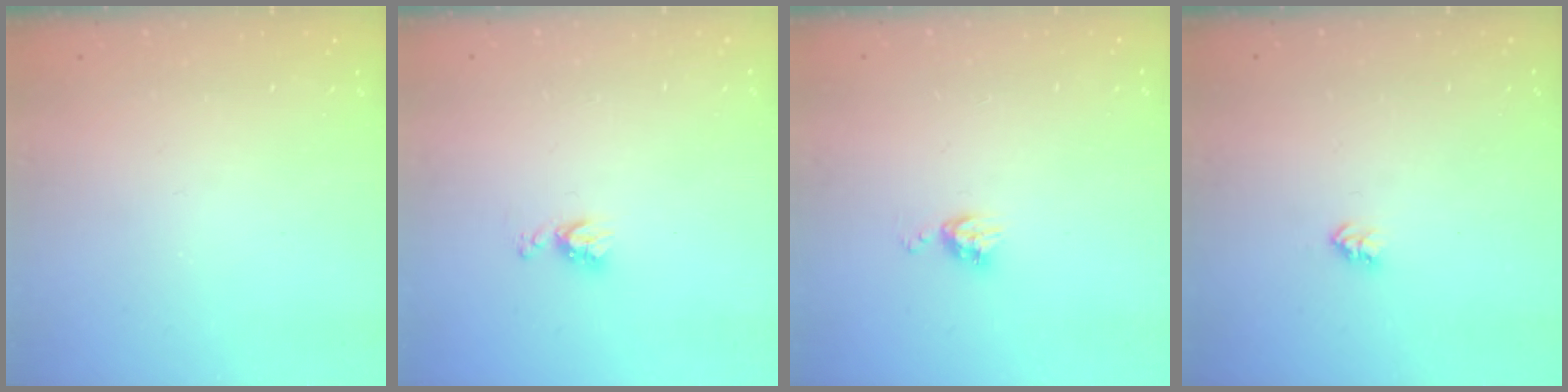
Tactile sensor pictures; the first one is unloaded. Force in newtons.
{"total": 5.2, "press": 5.1, "slide": 0.6}
{"total": 6.1, "press": 6.1, "slide": 0.6}
{"total": 2.7, "press": 2.7, "slide": 0.4}